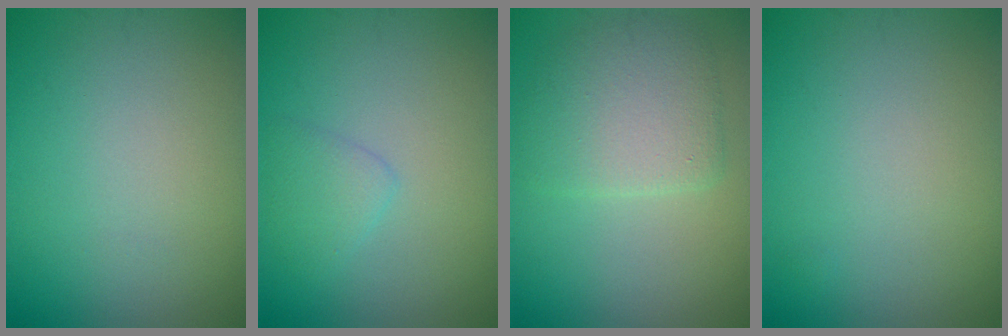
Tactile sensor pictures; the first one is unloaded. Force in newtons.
{"total": 1.6, "press": 1.6, "slide": 0.1}
{"total": 4.6, "press": 4.6, "slide": 0.1}
{"total": 0.0}